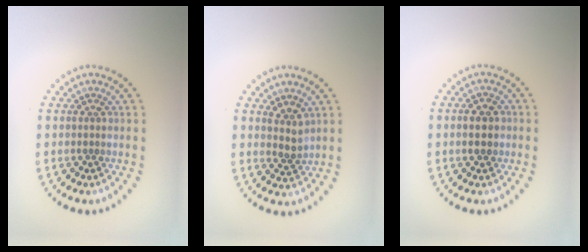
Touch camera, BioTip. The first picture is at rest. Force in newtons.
{"total": 1.9, "press": 1.5, "slide": 1.1}
{"total": 2.1, "press": 2.1, "slide": 0.1}